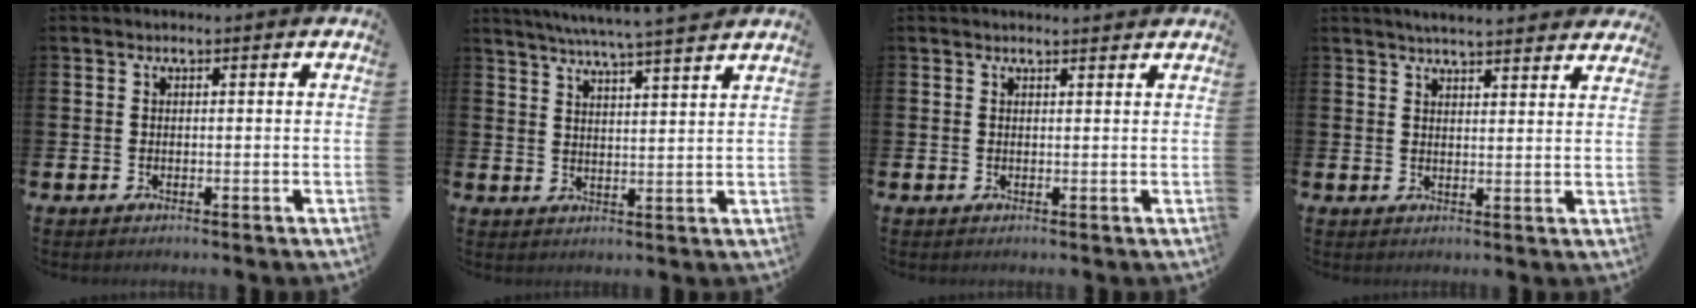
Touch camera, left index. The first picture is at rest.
{"total": 6.3, "force": [5.9, -0.7, 1.8], "torque": [-0.040, -0.037, 0.102]}
{"total": 1.1, "force": [1.0, 0.0, 0.1], "torque": [0.009, -0.007, 0.017]}
{"total": 4.2, "force": [4.1, 0.0, 0.7], "torque": [-0.020, -0.019, 0.074]}